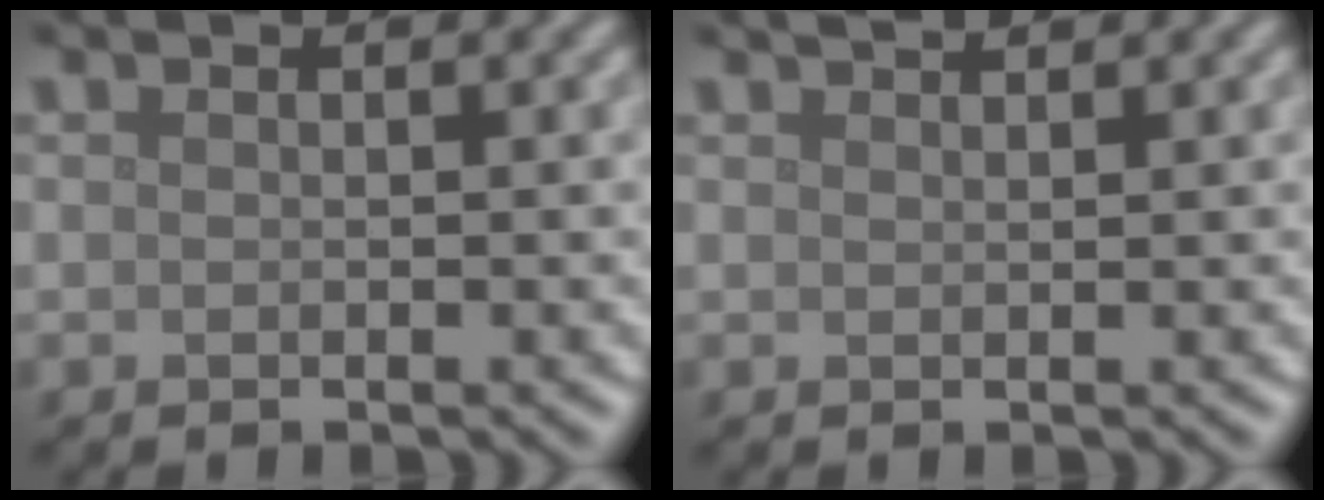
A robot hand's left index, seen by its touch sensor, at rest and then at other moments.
{"total": 1.1, "force": [1.0, 0.1, 0.3], "torque": [-0.005, -0.001, 0.014]}